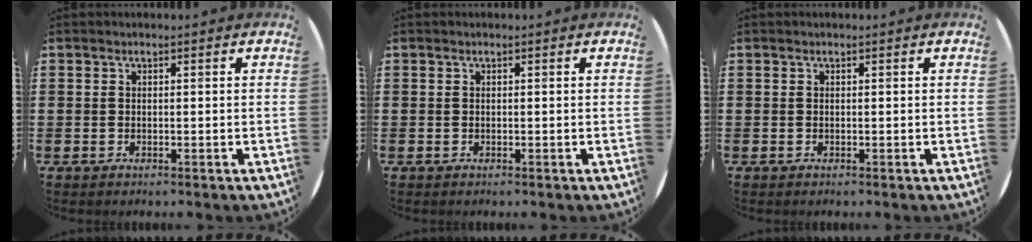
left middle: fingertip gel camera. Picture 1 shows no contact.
{"total": 0.0}
{"total": 0.0}